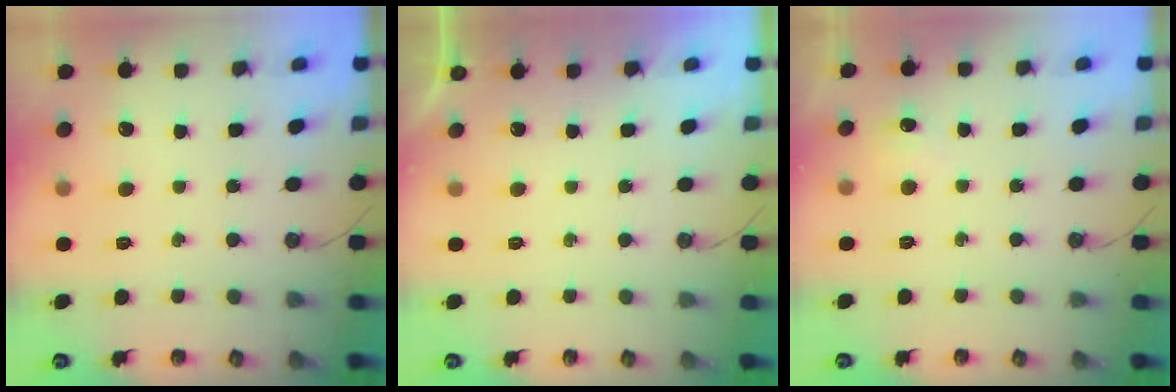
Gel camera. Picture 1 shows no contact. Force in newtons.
{"total": 0.0}
{"total": 5.1, "press": 5.0, "slide": 0.7}